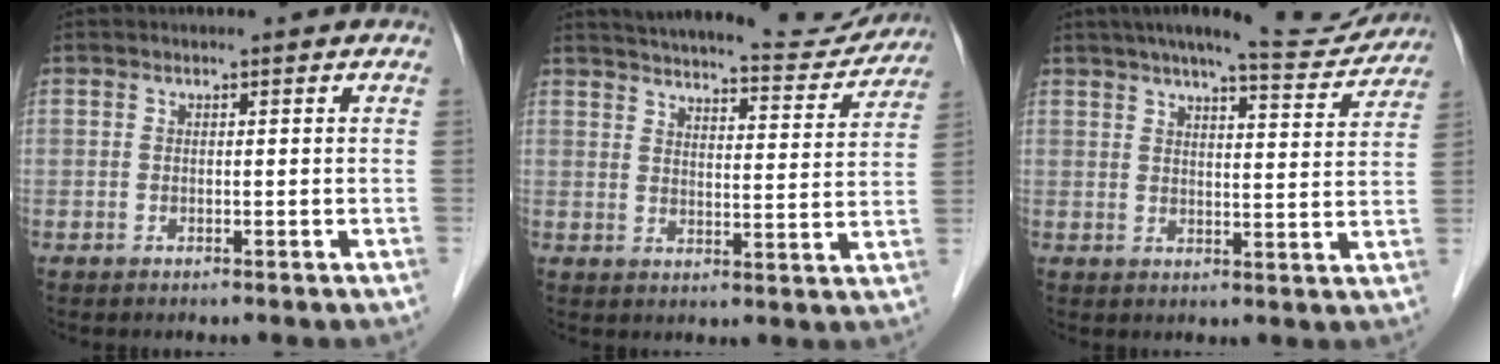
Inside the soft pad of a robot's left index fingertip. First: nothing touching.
{"total": 18.2, "force": [17.2, 2.8, 5.1], "torque": [-0.068, -0.024, 0.217]}
{"total": 13.0, "force": [11.8, 1.5, 5.2], "torque": [-0.070, -0.002, 0.146]}